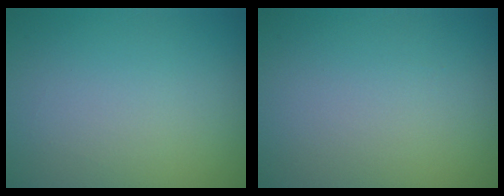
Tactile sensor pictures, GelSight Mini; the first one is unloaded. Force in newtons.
{"total": 0.0}